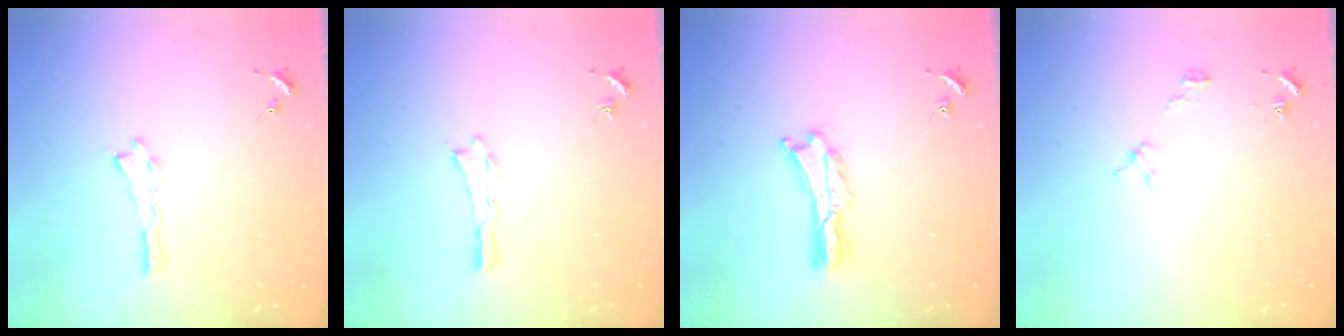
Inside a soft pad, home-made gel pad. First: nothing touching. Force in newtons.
{"total": 0.0}
{"total": 1.2, "press": 1.1, "slide": 0.3}
{"total": 2.2, "press": 2.2, "slide": 0.3}